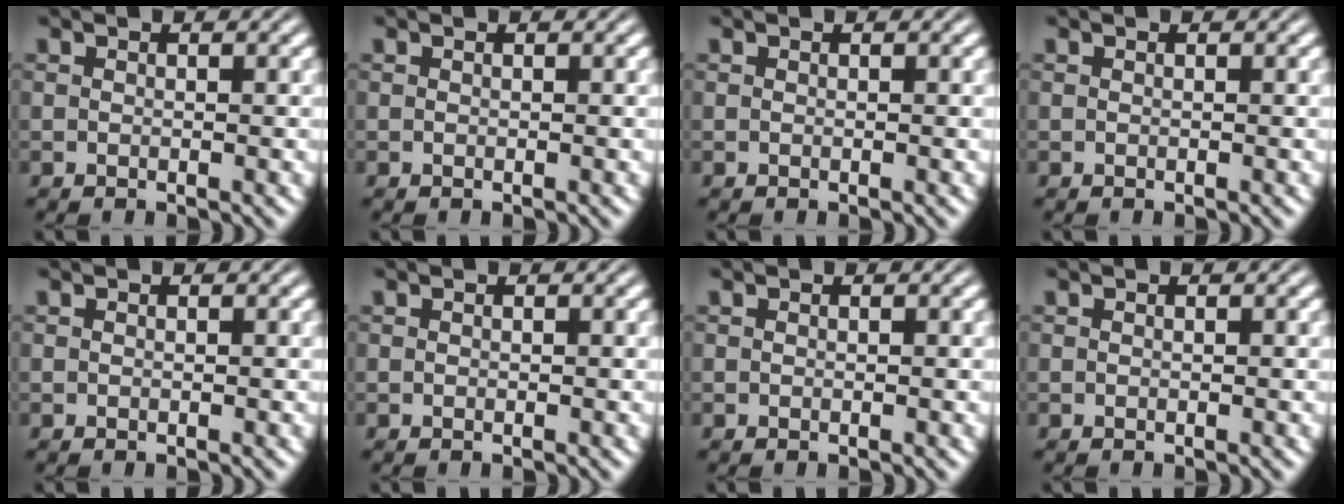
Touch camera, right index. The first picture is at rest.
{"total": 0.0}
{"total": 0.0}
{"total": 0.0}
{"total": 0.0}
{"total": 0.0}
{"total": 0.0}
{"total": 0.0}